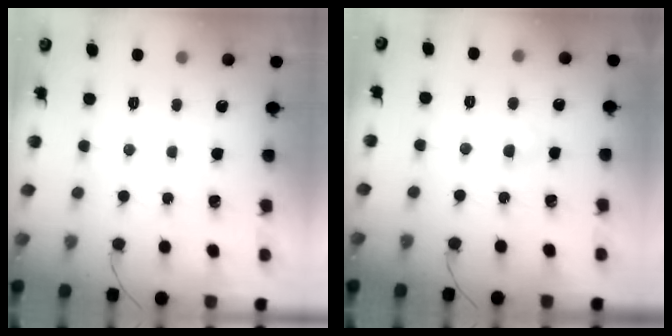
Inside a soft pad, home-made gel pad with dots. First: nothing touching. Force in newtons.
{"total": 2.2, "press": 2.1, "slide": 0.8}